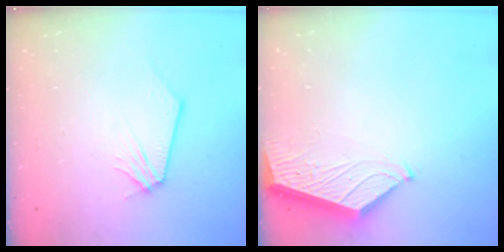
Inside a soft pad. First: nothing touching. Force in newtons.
{"total": 3.9, "press": 3.9, "slide": 0.5}